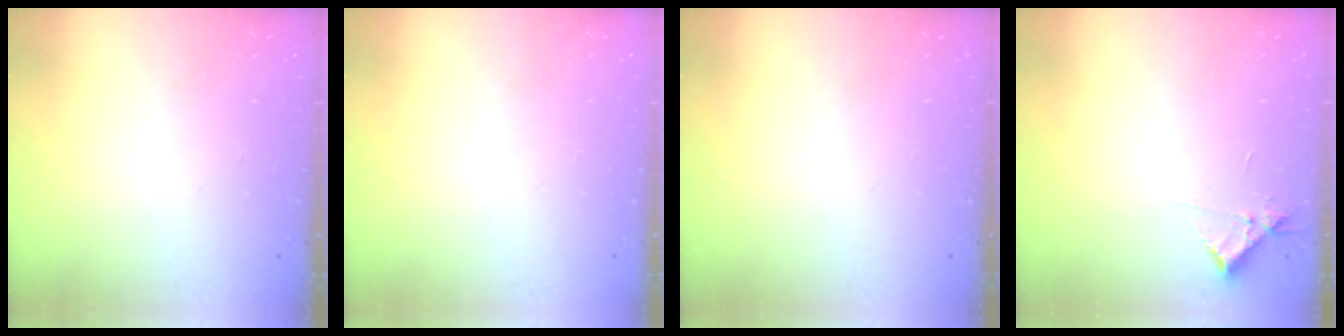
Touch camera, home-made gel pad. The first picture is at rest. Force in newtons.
{"total": 0.0}
{"total": 0.0}
{"total": 3.9, "press": 3.9, "slide": 0.5}